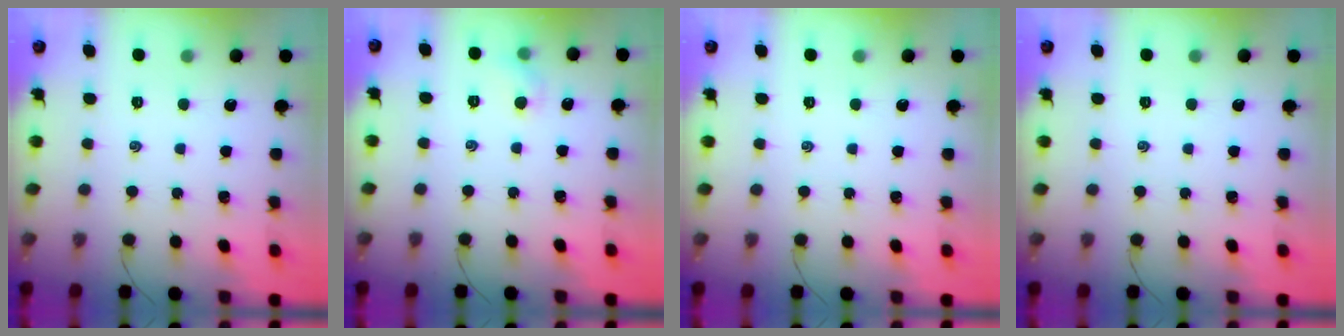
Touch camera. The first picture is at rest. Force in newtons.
{"total": 4.9, "press": 4.7, "slide": 1.2}
{"total": 0.0}
{"total": 0.0}